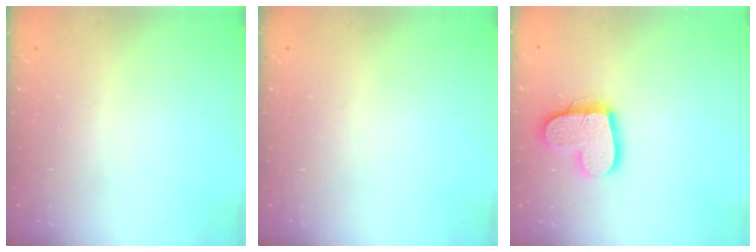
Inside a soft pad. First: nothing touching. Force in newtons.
{"total": 0.0}
{"total": 14.6, "press": 14.6, "slide": 1.3}